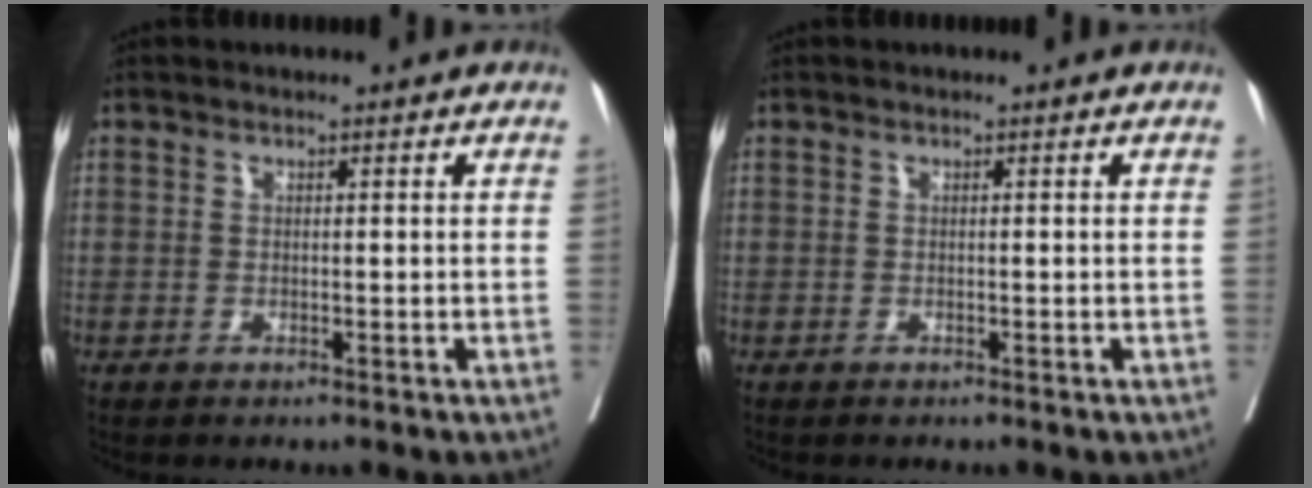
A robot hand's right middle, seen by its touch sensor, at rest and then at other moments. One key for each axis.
{"total": 0.0}